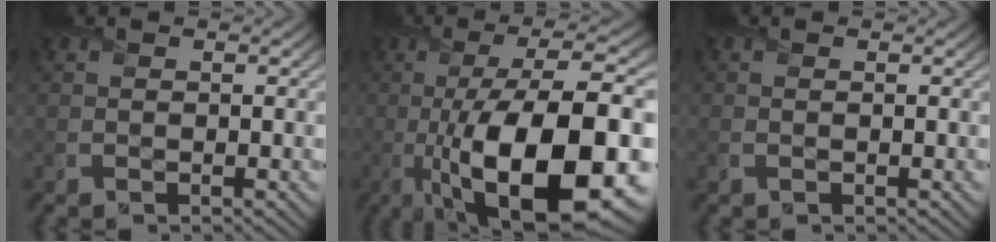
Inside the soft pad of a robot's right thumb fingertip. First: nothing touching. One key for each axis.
{"total": 18.8, "fx": -5.9, "fy": 5.9, "fz": 16.8, "tx": -0.280, "ty": 0.004, "tz": -0.095}
{"total": 0.0}